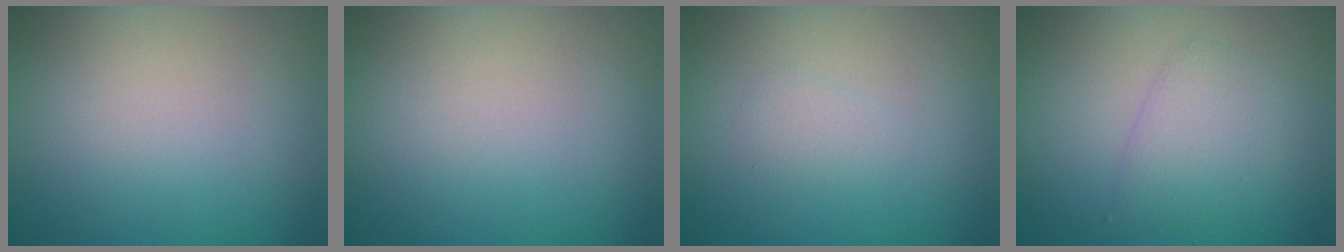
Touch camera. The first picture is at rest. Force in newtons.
{"total": 0.0}
{"total": 0.9, "press": 0.9, "slide": 0.0}
{"total": 2.5, "press": 2.5, "slide": 0.0}